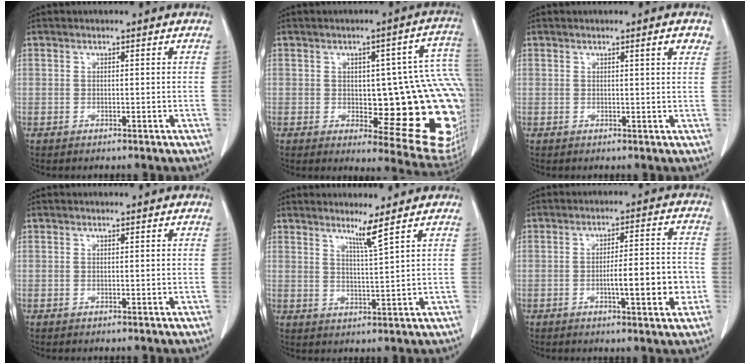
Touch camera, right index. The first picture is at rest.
{"total": 21.7, "force": [-1.6, 5.9, 20.8], "torque": [-0.165, 0.021, 0.001]}
{"total": 2.2, "force": [1.3, 0.0, 1.8], "torque": [-0.023, -0.002, 0.014]}
{"total": 0.0}
{"total": 3.5, "force": [2.5, -1.3, 2.1], "torque": [-0.038, -0.018, 0.050]}
{"total": 8.7, "force": [-2.3, 1.2, 8.3], "torque": [-0.126, 0.011, -0.031]}